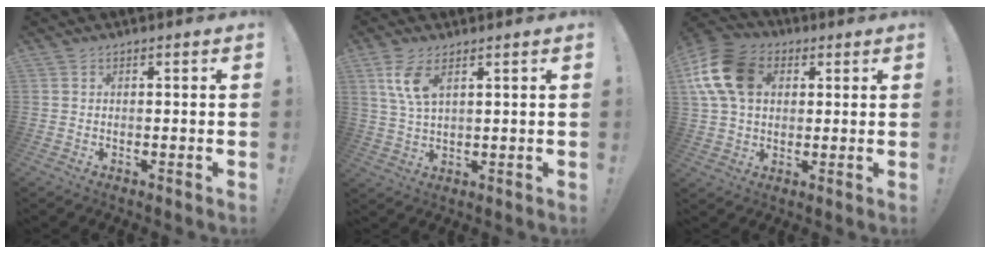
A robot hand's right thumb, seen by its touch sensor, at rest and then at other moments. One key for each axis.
{"total": 7.4, "fx": 3.6, "fy": 2.8, "fz": 5.8, "tx": -0.107, "ty": -0.017, "tz": 0.062}
{"total": 16.2, "fx": 4.6, "fy": 11.9, "fz": 10.0, "tx": -0.187, "ty": 0.000, "tz": 0.095}